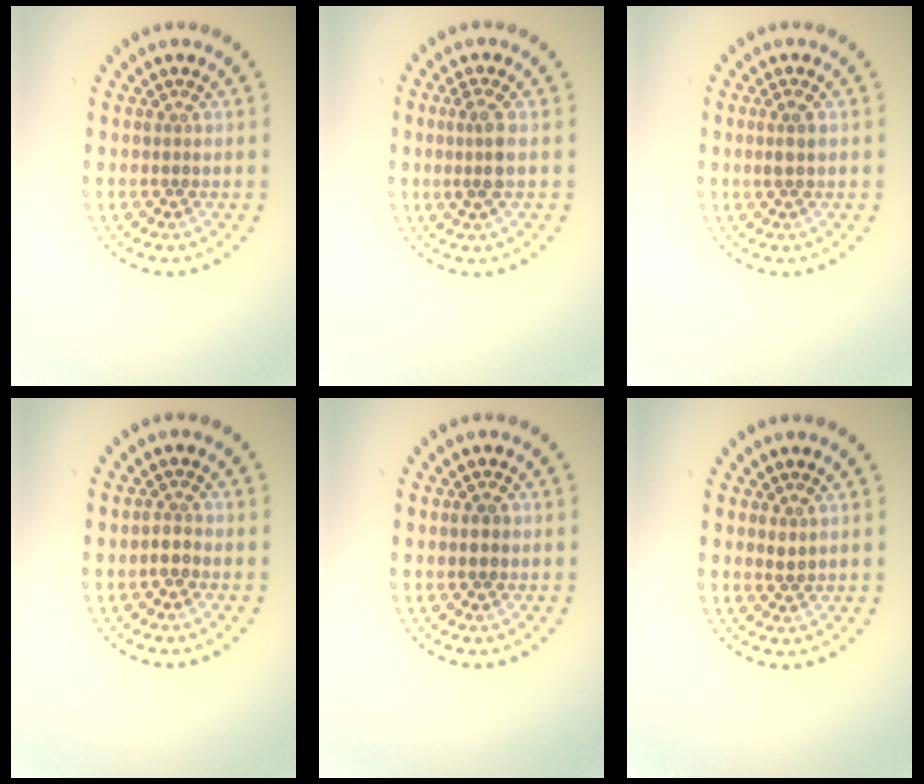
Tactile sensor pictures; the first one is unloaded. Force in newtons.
{"total": 2.1, "press": 1.8, "slide": 1.0}
{"total": 1.4, "press": 1.3, "slide": 0.5}
{"total": 1.2, "press": 1.0, "slide": 0.7}
{"total": 1.5, "press": 1.5, "slide": 0.1}
{"total": 0.7, "press": 0.7, "slide": 0.3}